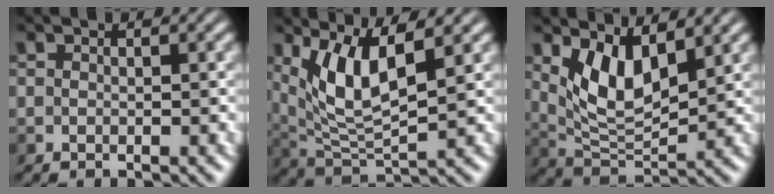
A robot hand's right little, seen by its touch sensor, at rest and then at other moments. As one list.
[{"total": 6.4, "force": [2.3, 2.0, 5.6], "torque": [-0.119, -0.006, 0.044]}, {"total": 5.3, "force": [2.0, 2.4, 4.3], "torque": [-0.087, -0.015, 0.038]}]